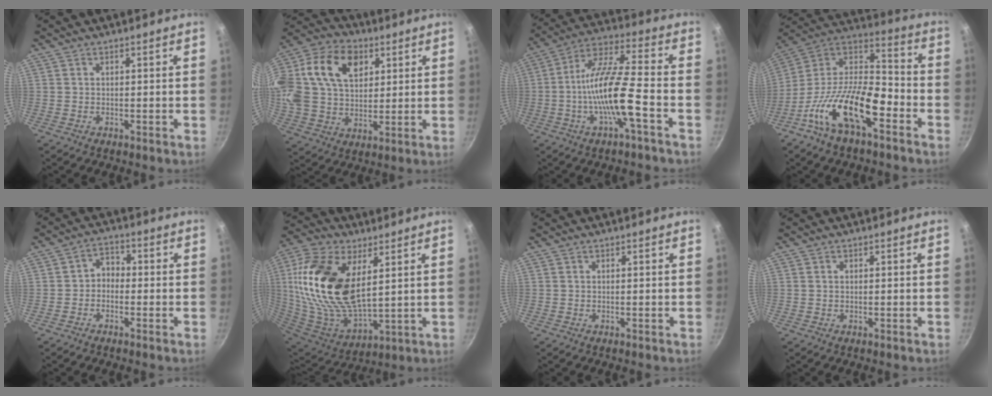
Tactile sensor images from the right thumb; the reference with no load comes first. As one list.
[{"total": 26.7, "force": [9.4, 18.4, 17.0], "torque": [-0.354, 0.024, 0.161]}, {"total": 14.7, "force": [-4.4, 3.1, 13.6], "torque": [-0.254, 0.039, -0.093]}, {"total": 20.8, "force": [-9.4, 9.3, 16.1], "torque": [-0.268, 0.063, -0.192]}, {"total": 3.7, "force": [-1.0, 2.9, 2.0], "torque": [-0.013, 0.022, -0.028]}, {"total": 24.2, "force": [6.4, 13.0, 19.3], "torque": [-0.380, -0.031, 0.124]}, {"total": 0.0}, {"total": 0.6, "force": [0.2, 0.4, 0.3], "torque": [-0.006, 0.002, 0.003]}]